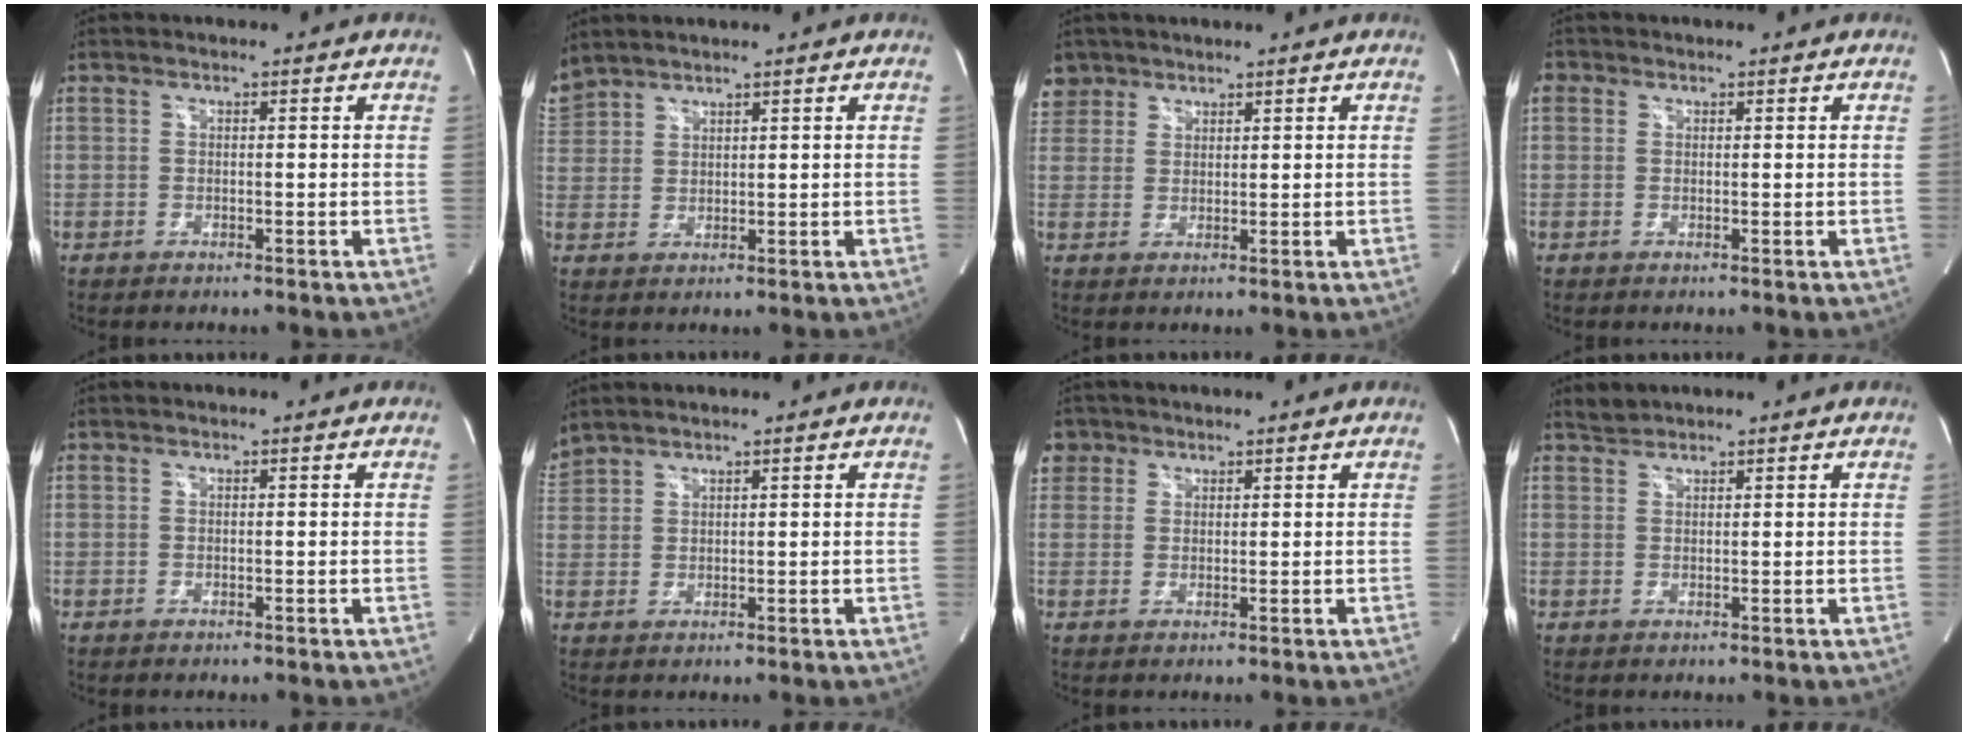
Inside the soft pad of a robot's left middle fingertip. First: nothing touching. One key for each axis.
{"total": 5.0, "fx": 4.8, "fy": 1.2, "fz": 0.9, "tx": -0.034, "ty": 0.022, "tz": 0.105}
{"total": 4.6, "fx": 3.4, "fy": 3.1, "fz": -0.2, "tx": 0.010, "ty": 0.011, "tz": 0.068}
{"total": 2.1, "fx": 0.8, "fy": 1.9, "fz": 0.5, "tx": -0.008, "ty": 0.014, "tz": 0.014}
{"total": 0.0}
{"total": 3.8, "fx": 3.6, "fy": 0.5, "fz": 1.0, "tx": -0.034, "ty": 0.030, "tz": 0.078}
{"total": 4.9, "fx": 2.7, "fy": 4.1, "fz": 0.6, "tx": -0.014, "ty": 0.017, "tz": 0.052}
{"total": 1.6, "fx": 1.5, "fy": 0.1, "fz": -0.3, "tx": -0.001, "ty": 0.004, "tz": 0.032}